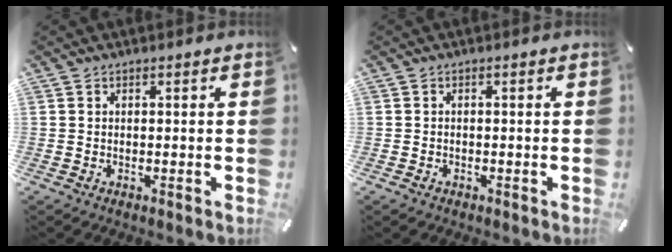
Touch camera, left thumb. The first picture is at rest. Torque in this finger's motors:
{"motor_torque": [-0.08, -0.06, -0.14, 0.03, 0.04]}